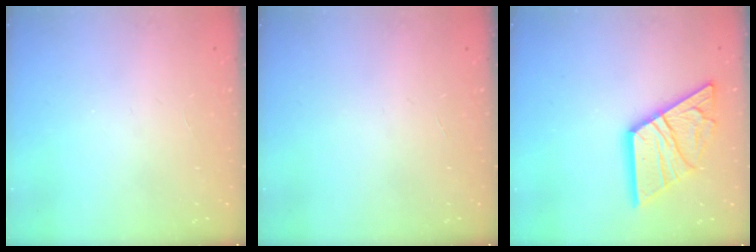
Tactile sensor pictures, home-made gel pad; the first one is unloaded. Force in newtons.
{"total": 0.0}
{"total": 18.4, "press": 18.3, "slide": 1.9}